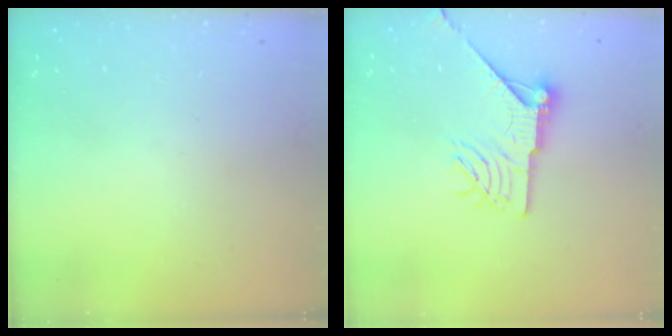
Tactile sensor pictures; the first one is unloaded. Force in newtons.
{"total": 12.0, "press": 12.0, "slide": 1.1}